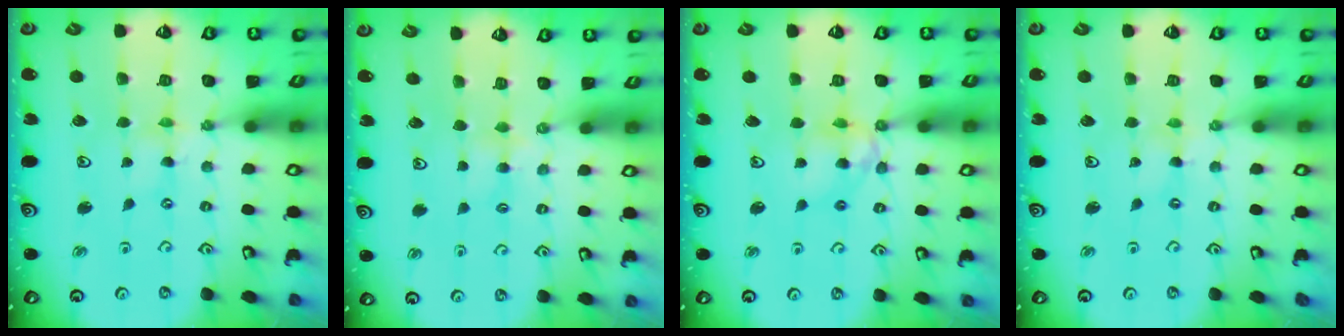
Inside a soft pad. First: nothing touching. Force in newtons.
{"total": 4.0, "press": 4.0, "slide": 0.5}
{"total": 9.3, "press": 9.3, "slide": 0.7}
{"total": 0.0}